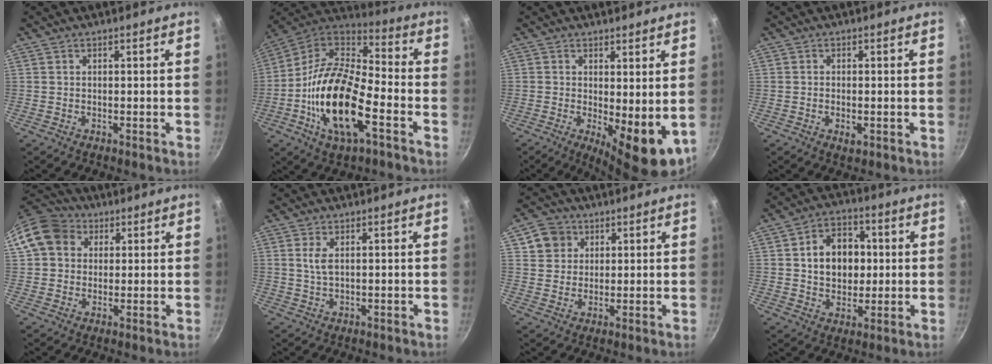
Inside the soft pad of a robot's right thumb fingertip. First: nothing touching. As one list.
[{"total": 21.6, "force": [-6.7, 9.4, 18.2], "torque": [-0.337, 0.035, -0.141]}, {"total": 9.2, "force": [-0.3, 3.4, 8.5], "torque": [-0.105, -0.015, 0.006]}, {"total": 2.2, "force": [-0.6, 1.1, 1.8], "torque": [-0.034, -0.002, -0.011]}, {"total": 11.9, "force": [3.5, 10.0, 5.5], "torque": [-0.085, 0.023, 0.050]}, {"total": 2.8, "force": [0.8, 1.3, 2.4], "torque": [-0.047, -0.005, 0.018]}, {"total": 6.3, "force": [2.7, 5.5, 1.5], "torque": [0.010, 0.007, 0.046]}, {"total": 12.0, "force": [1.5, 9.2, 7.6], "torque": [-0.083, 0.009, 0.021]}]